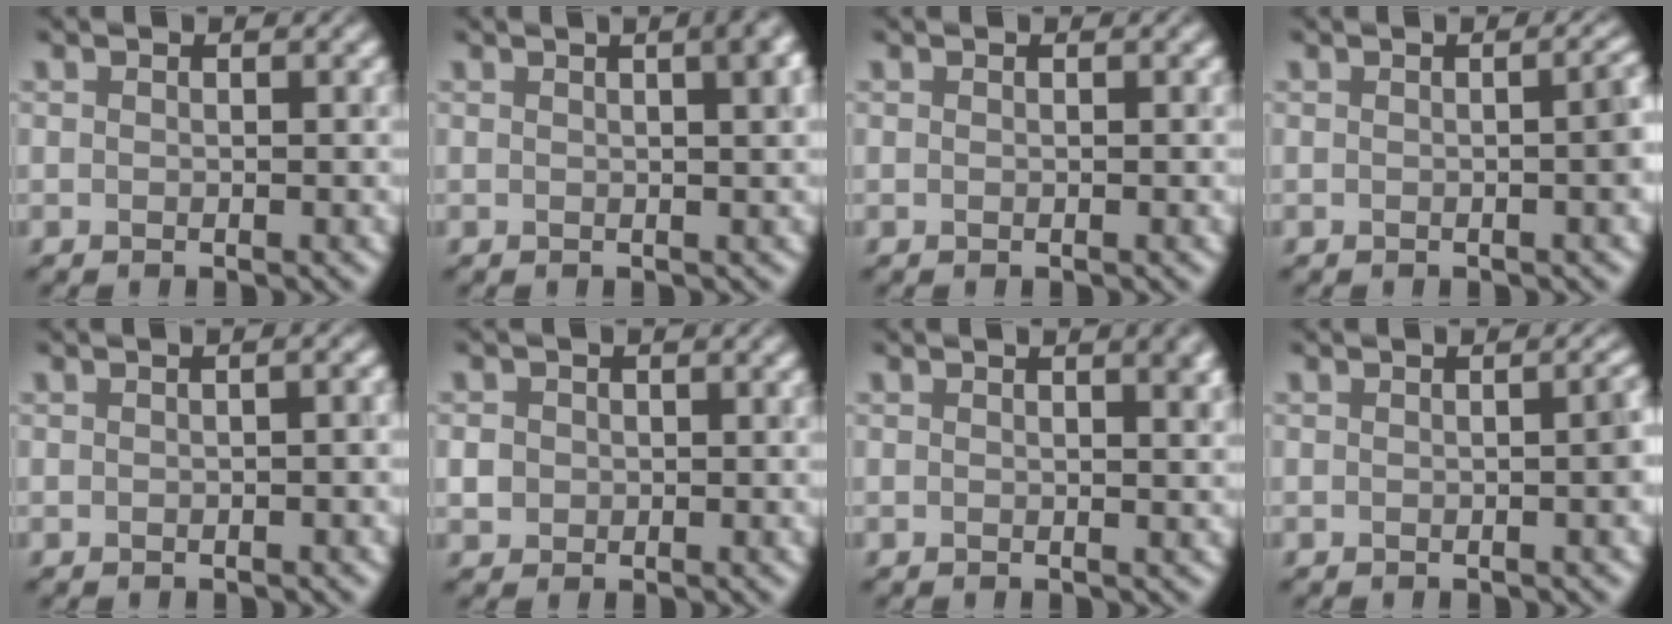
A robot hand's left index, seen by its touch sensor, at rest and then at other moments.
{"total": 7.0, "force": [2.8, 3.2, 5.6], "torque": [-0.017, 0.048, -0.001]}
{"total": 0.0}
{"total": 2.5, "force": [-0.1, 0.7, 2.4], "torque": [-0.021, 0.009, -0.001]}
{"total": 2.2, "force": [0.0, 0.9, 2.1], "torque": [-0.016, 0.003, 0.003]}
{"total": 1.6, "force": [0.0, 1.5, 0.4], "torque": [-0.004, -0.003, 0.002]}
{"total": 2.9, "force": [1.4, 1.0, 2.4], "torque": [-0.013, 0.007, 0.017]}
{"total": 1.8, "force": [-0.1, 0.4, 1.8], "torque": [-0.018, 0.006, -0.001]}